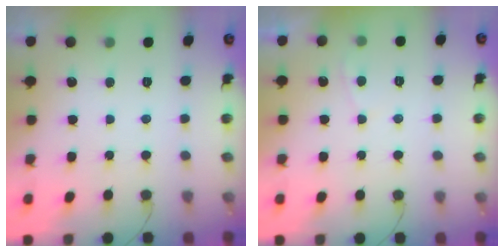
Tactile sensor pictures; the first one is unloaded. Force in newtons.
{"total": 2.7, "press": 2.7, "slide": 0.2}